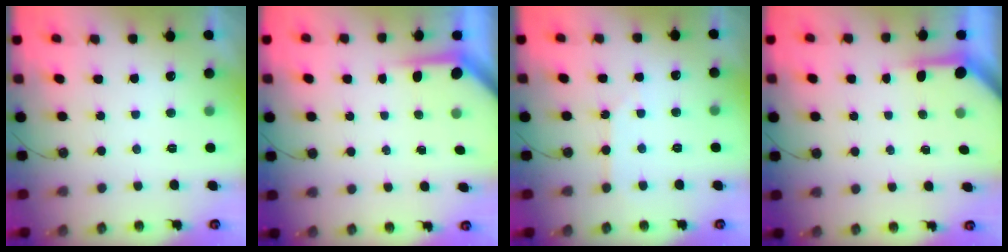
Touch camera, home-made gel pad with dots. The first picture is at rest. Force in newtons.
{"total": 3.8, "press": 3.7, "slide": 0.3}
{"total": 3.1, "press": 3.1, "slide": 0.4}
{"total": 3.9, "press": 3.9, "slide": 0.3}